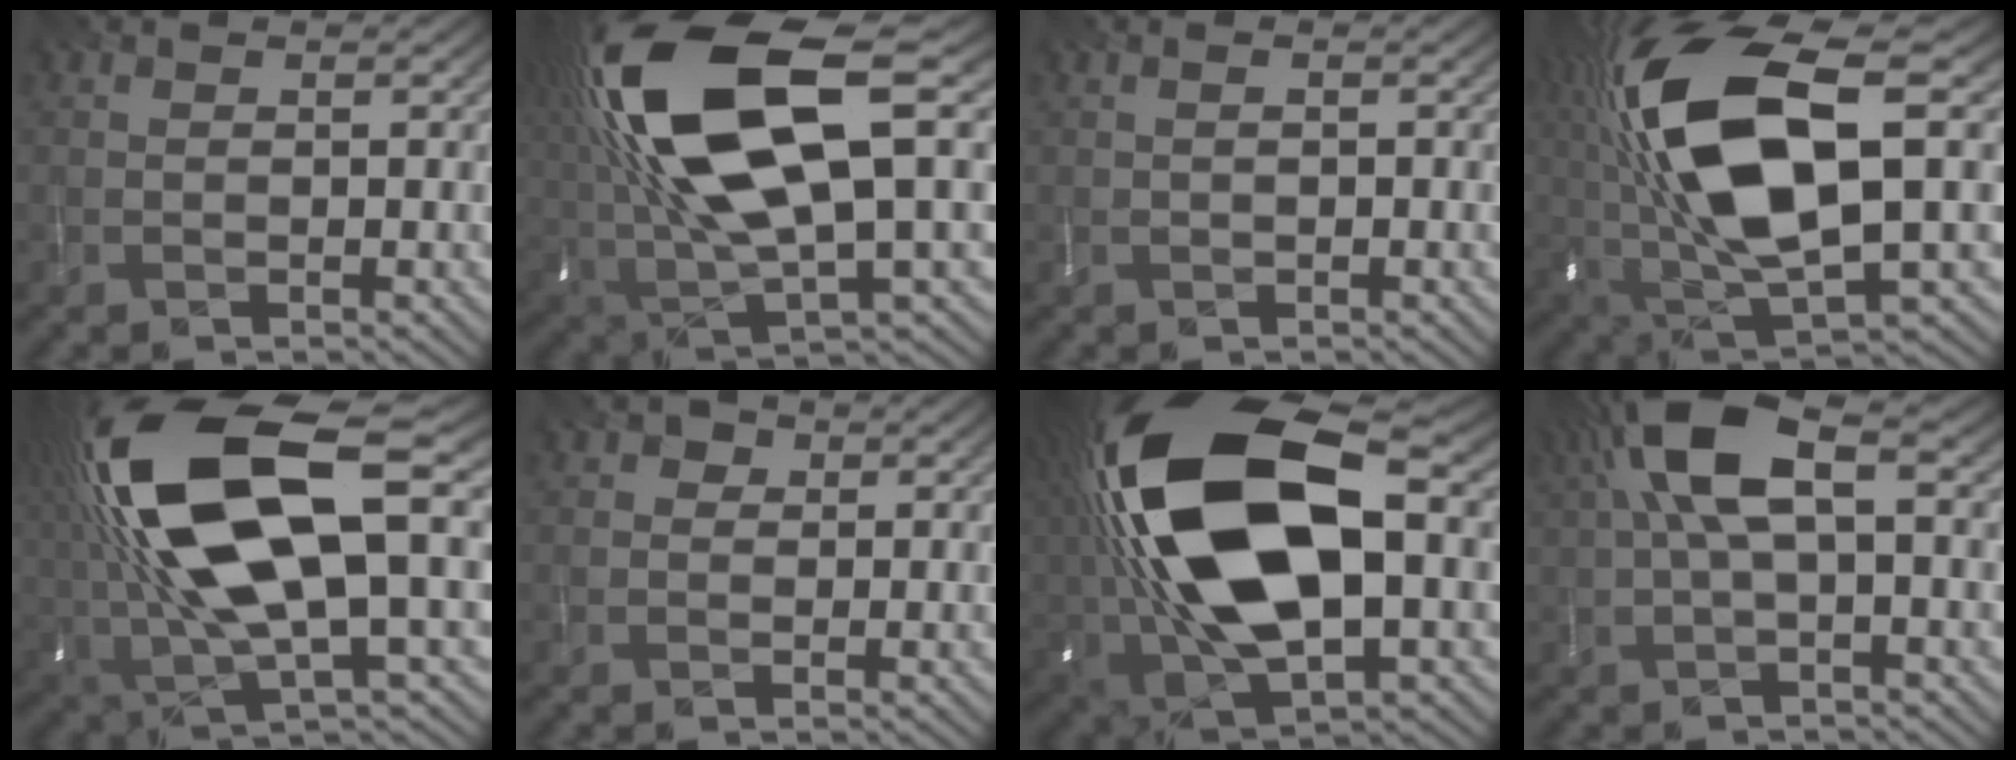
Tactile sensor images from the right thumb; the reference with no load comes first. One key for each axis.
{"total": 18.6, "fx": 4.7, "fy": 7.4, "fz": 16.4, "tx": -0.349, "ty": 0.005, "tz": 0.096}
{"total": 0.5, "fx": -0.3, "fy": -0.4, "fz": 0.1, "tx": -0.002, "ty": 0.002, "tz": -0.003}
{"total": 18.2, "fx": 2.4, "fy": 7.8, "fz": 16.2, "tx": -0.347, "ty": 0.000, "tz": 0.045}
{"total": 18.6, "fx": 2.9, "fy": 7.1, "fz": 16.9, "tx": -0.344, "ty": -0.004, "tz": 0.062}
{"total": 1.7, "fx": 0.6, "fy": 1.5, "fz": 0.6, "tx": -0.010, "ty": 0.001, "tz": 0.005}
{"total": 21.4, "fx": 2.0, "fy": 10.3, "fz": 18.7, "tx": -0.392, "ty": -0.010, "tz": 0.036}
{"total": 8.8, "fx": 2.3, "fy": 2.7, "fz": 8.0, "tx": -0.170, "ty": 0.026, "tz": 0.034}